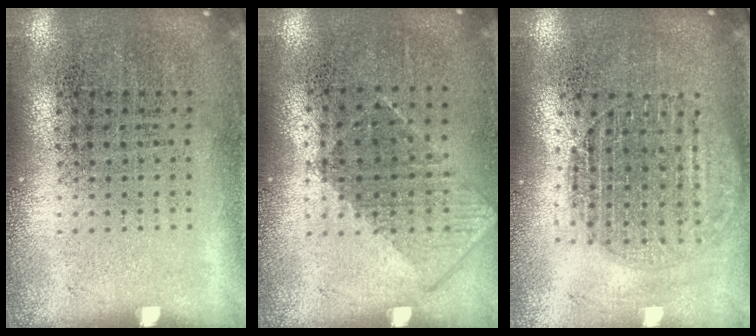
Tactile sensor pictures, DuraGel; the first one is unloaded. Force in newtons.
{"total": 0.9, "press": 0.7, "slide": 0.4}
{"total": 1.6, "press": 1.4, "slide": 0.8}